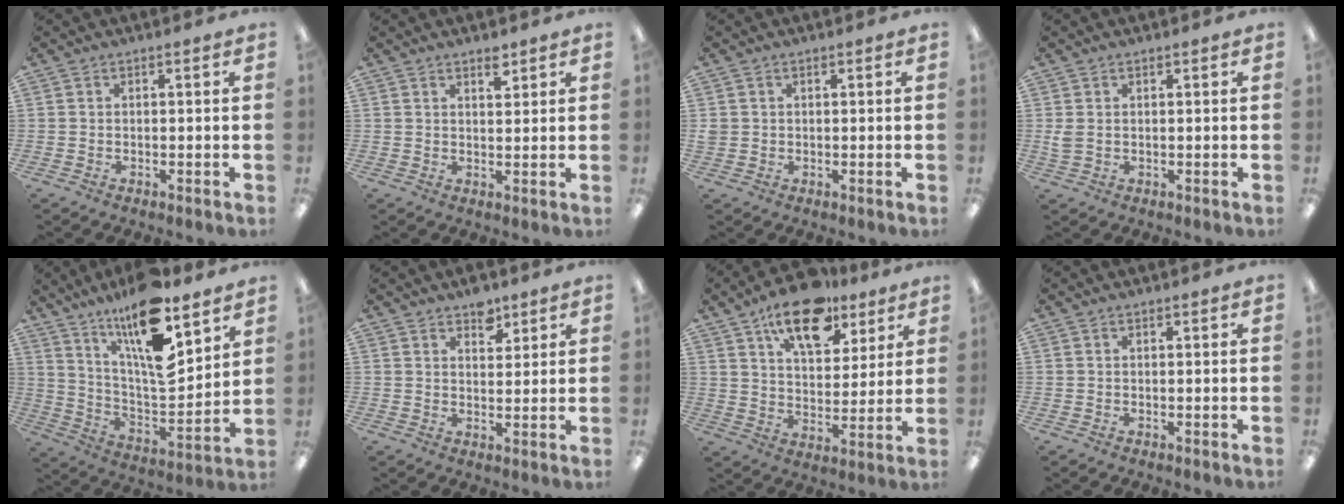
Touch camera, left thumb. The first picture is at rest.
{"total": 3.1, "force": [2.5, 1.2, 1.4], "torque": [-0.008, -0.014, 0.040]}
{"total": 1.4, "force": [0.3, 1.4, 0.1], "torque": [-0.005, 0.003, 0.004]}
{"total": 2.5, "force": [0.5, 1.7, 1.7], "torque": [-0.035, 0.004, 0.010]}
{"total": 18.4, "force": [12.6, 5.4, 12.4], "torque": [-0.223, -0.085, 0.209]}
{"total": 5.4, "force": [4.0, 2.9, 2.2], "torque": [-0.013, -0.024, 0.067]}
{"total": 16.9, "force": [11.4, 8.2, 9.4], "torque": [-0.142, -0.055, 0.195]}
{"total": 0.0}